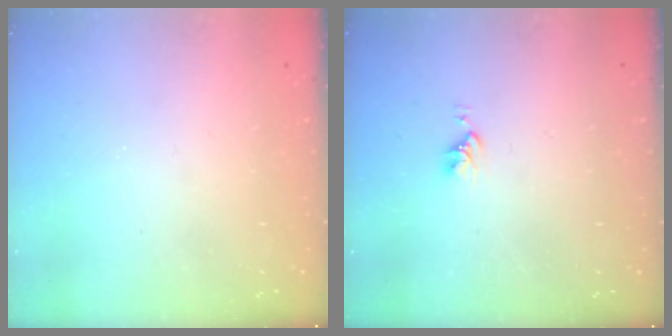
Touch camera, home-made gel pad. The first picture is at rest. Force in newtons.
{"total": 3.1, "press": 3.1, "slide": 0.4}